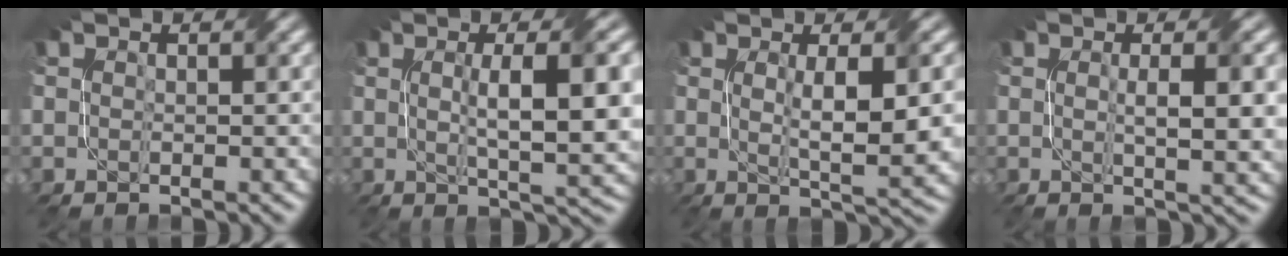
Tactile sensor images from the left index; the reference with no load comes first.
{"total": 9.5, "force": [1.2, 2.4, 9.1], "torque": [-0.123, 0.006, 0.021]}
{"total": 6.6, "force": [0.5, 1.3, 6.5], "torque": [-0.101, 0.000, 0.011]}
{"total": 5.3, "force": [0.4, 1.2, 5.1], "torque": [-0.066, 0.006, 0.007]}